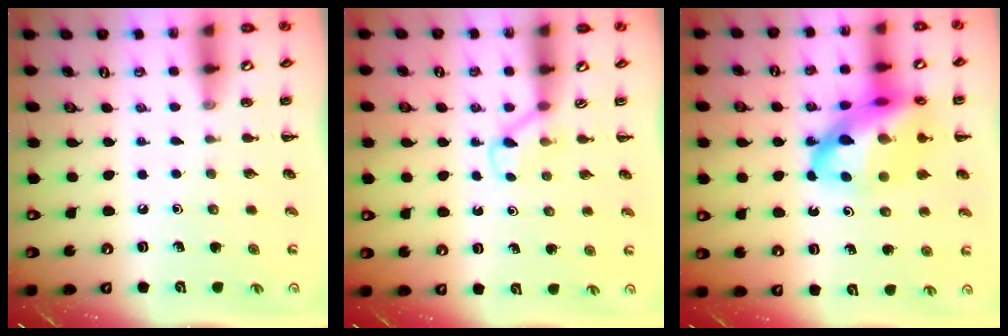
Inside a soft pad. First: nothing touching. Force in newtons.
{"total": 2.5, "press": 2.3, "slide": 0.9}
{"total": 22.0, "press": 21.5, "slide": 4.6}